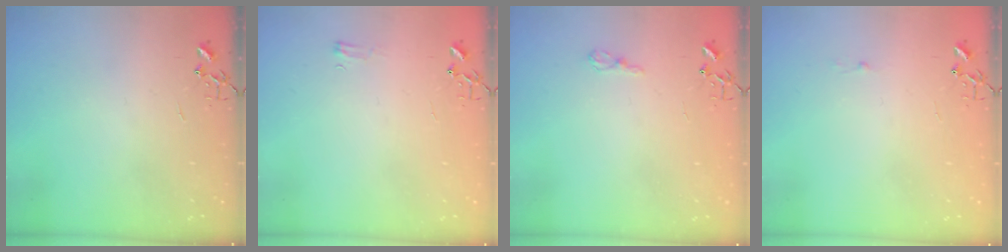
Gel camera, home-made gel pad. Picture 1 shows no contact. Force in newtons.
{"total": 4.4, "press": 4.3, "slide": 0.5}
{"total": 7.3, "press": 7.3, "slide": 0.9}
{"total": 1.8, "press": 1.8, "slide": 0.2}